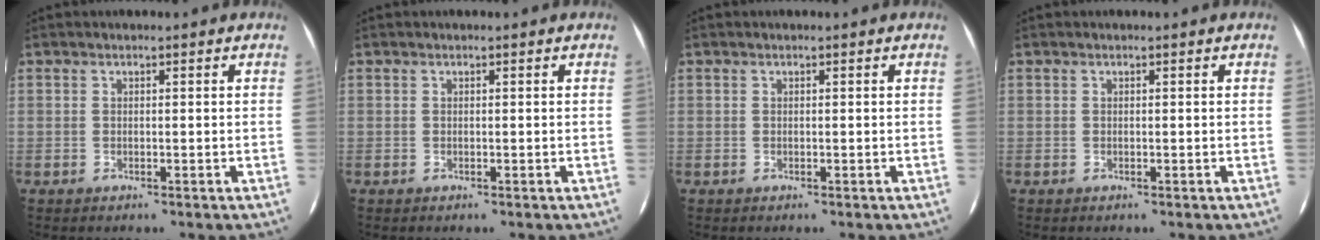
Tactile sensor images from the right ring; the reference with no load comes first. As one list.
[{"total": 0.0}, {"total": 0.0}, {"total": 0.0}]